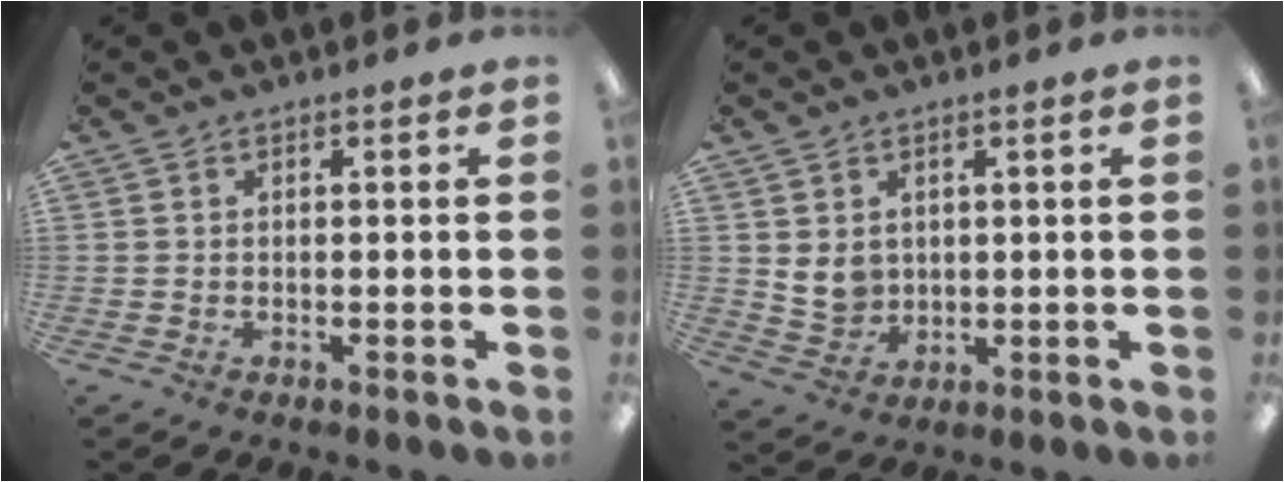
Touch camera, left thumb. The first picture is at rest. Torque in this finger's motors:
{"motor_torque": [-0.08, 0.11, 0.28, -0.41, 0.03]}